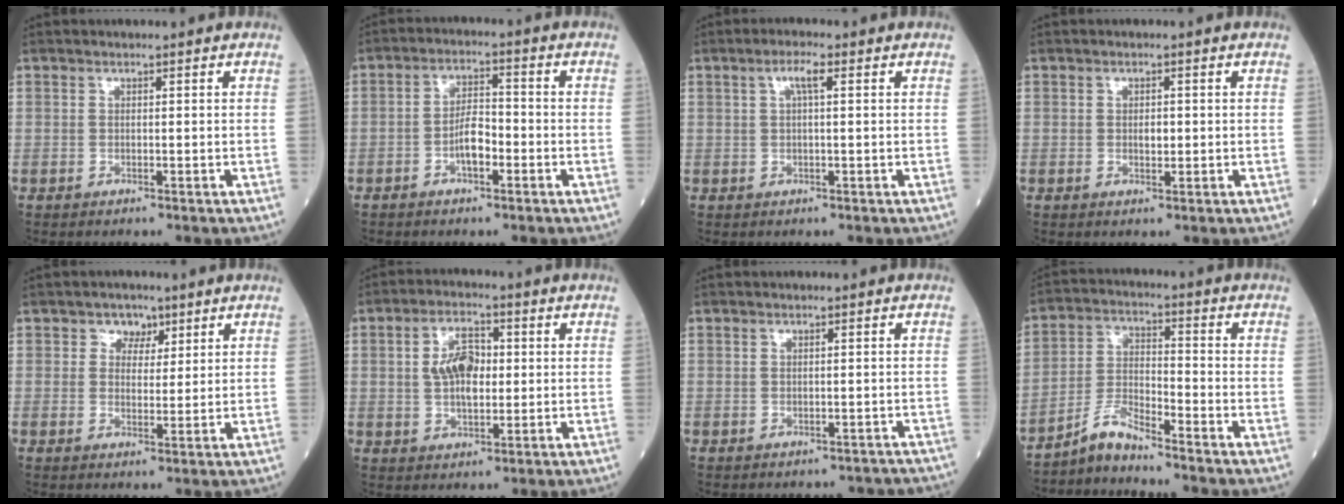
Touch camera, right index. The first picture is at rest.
{"total": 4.6, "force": [-1.9, 1.8, 3.9], "torque": [-0.077, 0.012, -0.037]}
{"total": 2.6, "force": [0.8, 0.3, 2.4], "torque": [-0.051, 0.008, 0.015]}
{"total": 1.5, "force": [0.0, 0.8, 1.3], "torque": [-0.024, -0.001, 0.001]}
{"total": 3.3, "force": [1.8, 2.5, 1.2], "torque": [-0.013, 0.004, 0.026]}
{"total": 6.8, "force": [0.6, 3.5, 5.8], "torque": [-0.113, 0.015, 0.011]}
{"total": 4.2, "force": [-3.7, 1.9, 0.6], "torque": [-0.002, 0.013, -0.038]}
{"total": 5.6, "force": [-5.2, 0.3, 2.1], "torque": [-0.050, -0.011, -0.101]}